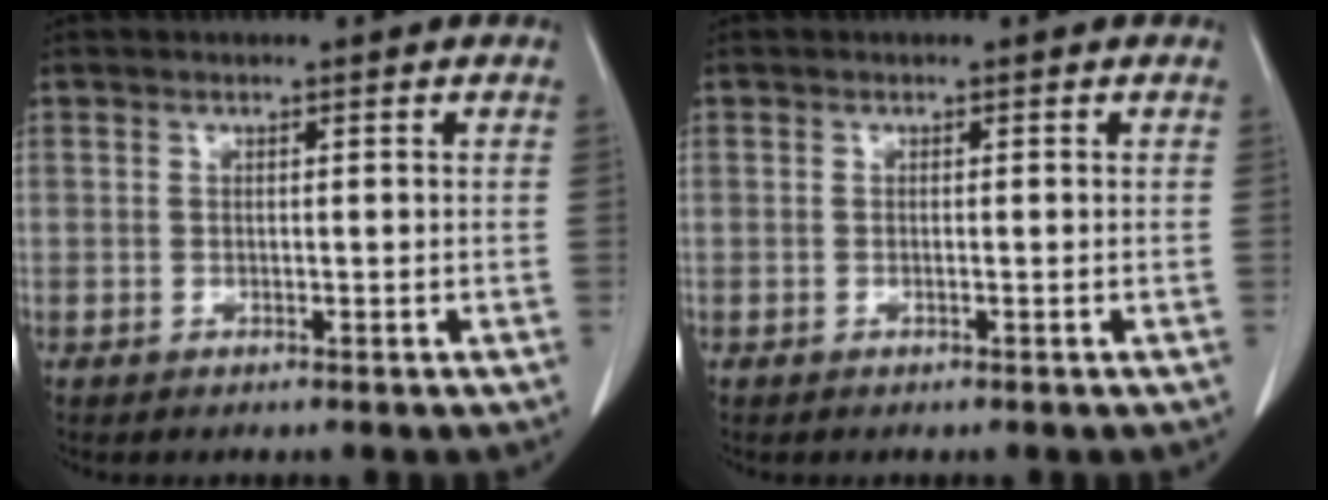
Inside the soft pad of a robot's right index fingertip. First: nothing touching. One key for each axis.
{"total": 0.0}